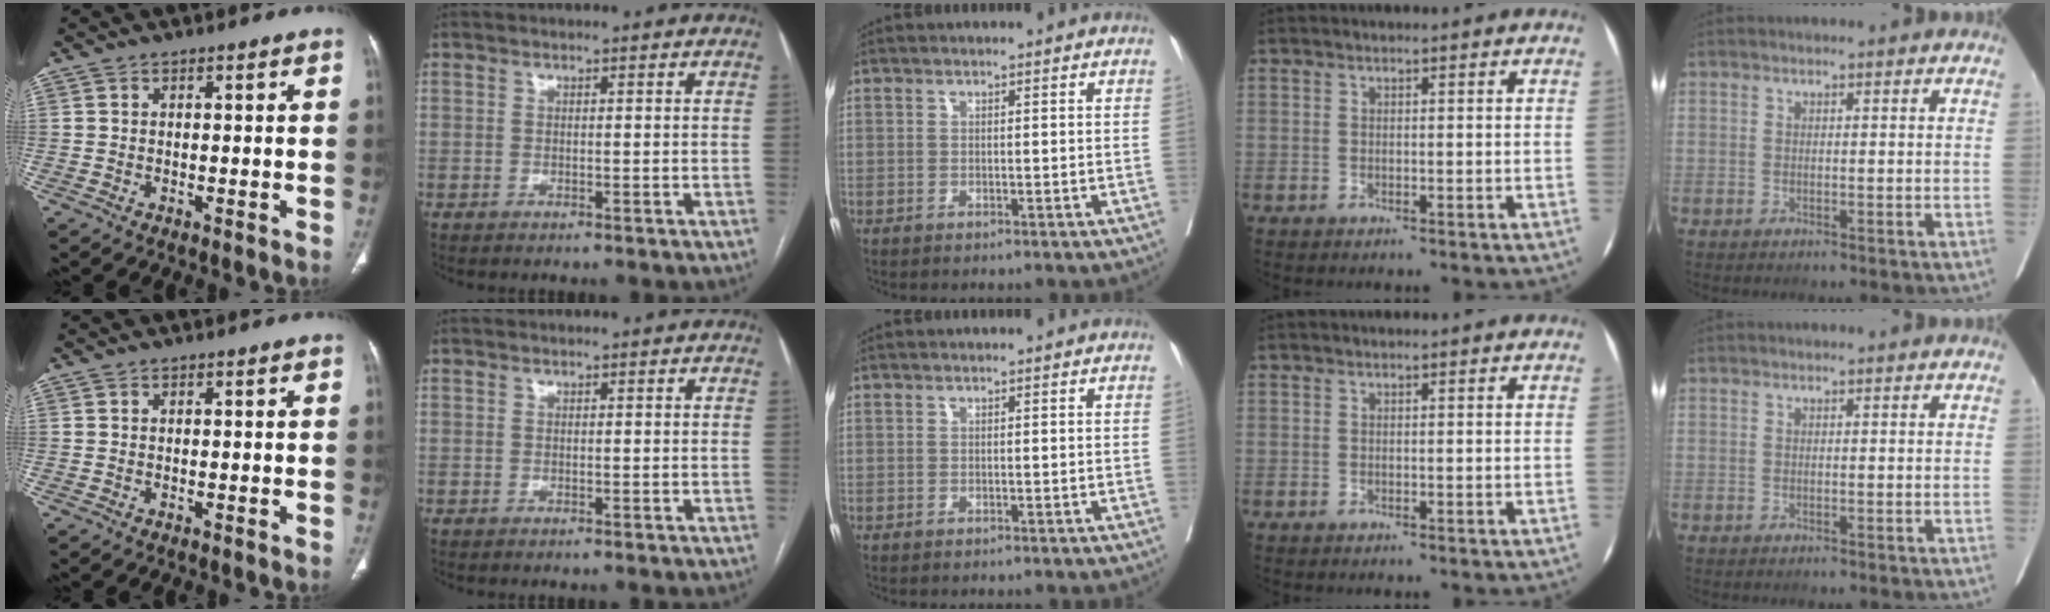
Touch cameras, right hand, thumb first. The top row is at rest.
{}